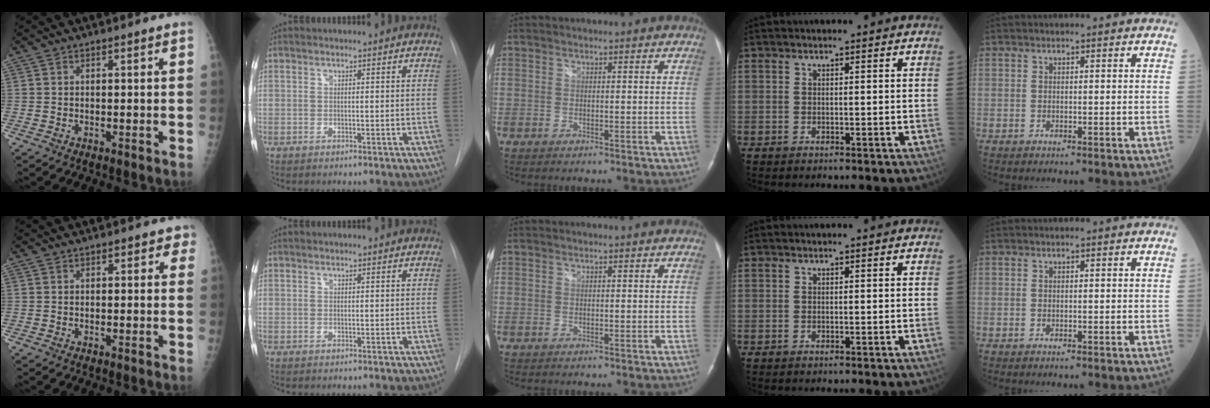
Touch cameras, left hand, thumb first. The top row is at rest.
{"thumb": {"total": 2.0, "force": [0.7, 1.4, 1.2], "torque": [0.011, 0.004, 0.000]}, "index": {"total": 0.7, "force": [0.4, 0.3, 0.5], "torque": [-0.013, 0.005, 0.004]}}